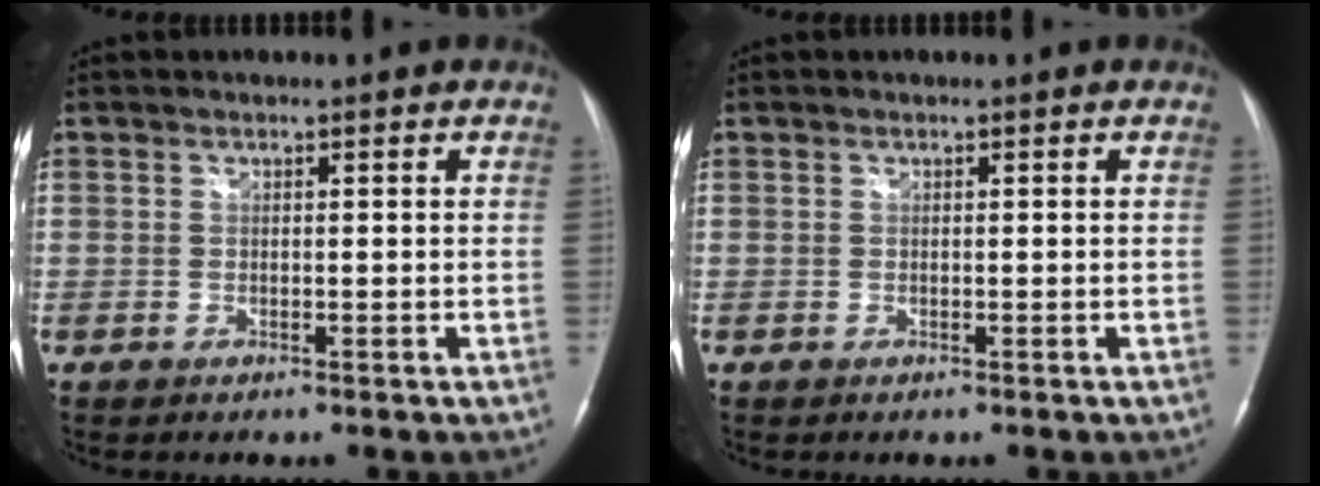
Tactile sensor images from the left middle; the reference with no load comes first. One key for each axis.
{"total": 0.0}